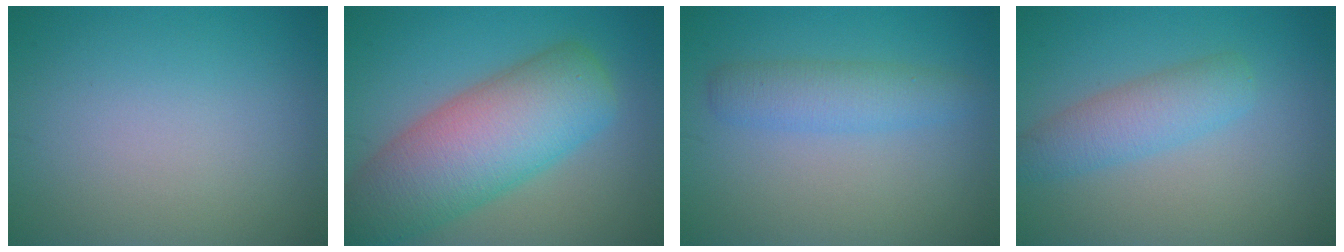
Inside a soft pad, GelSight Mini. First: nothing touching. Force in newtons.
{"total": 10.5, "press": 10.4, "slide": 0.6}
{"total": 2.9, "press": 2.9, "slide": 0.1}
{"total": 3.4, "press": 3.4, "slide": 0.1}